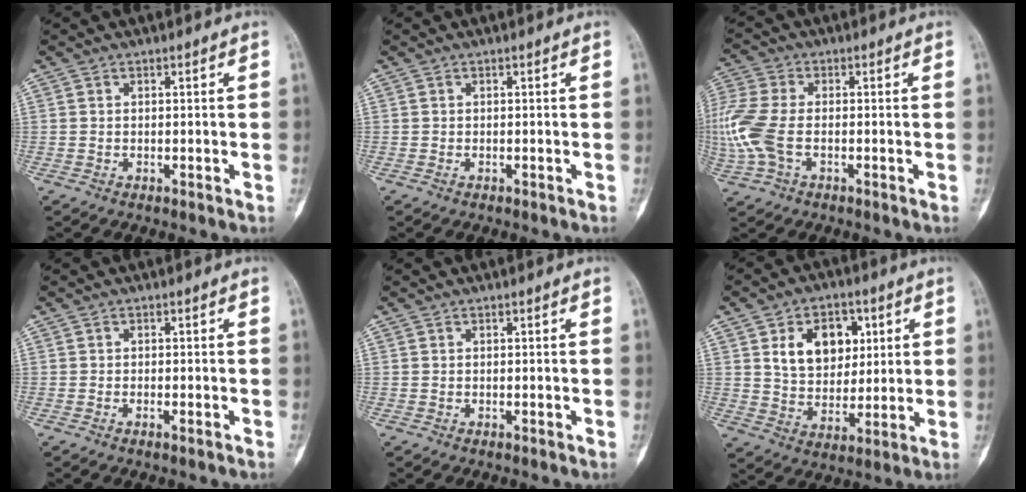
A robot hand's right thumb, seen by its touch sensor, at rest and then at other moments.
{"total": 0.0}
{"total": 11.8, "force": [-1.7, 7.0, 9.4], "torque": [-0.250, 0.012, -0.032]}
{"total": 0.9, "force": [-0.5, 0.2, 0.7], "torque": [-0.016, 0.003, -0.009]}
{"total": 0.0}
{"total": 12.8, "force": [4.1, 9.0, 8.0], "torque": [-0.081, -0.013, 0.074]}